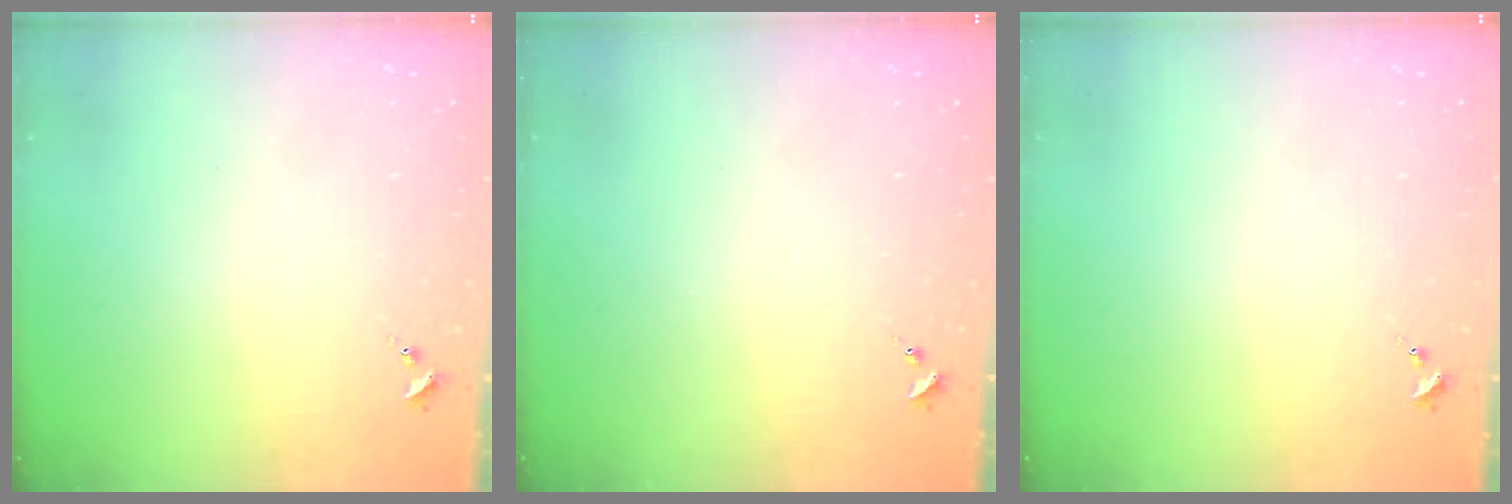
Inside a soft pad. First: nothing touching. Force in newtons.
{"total": 0.0}
{"total": 0.0}